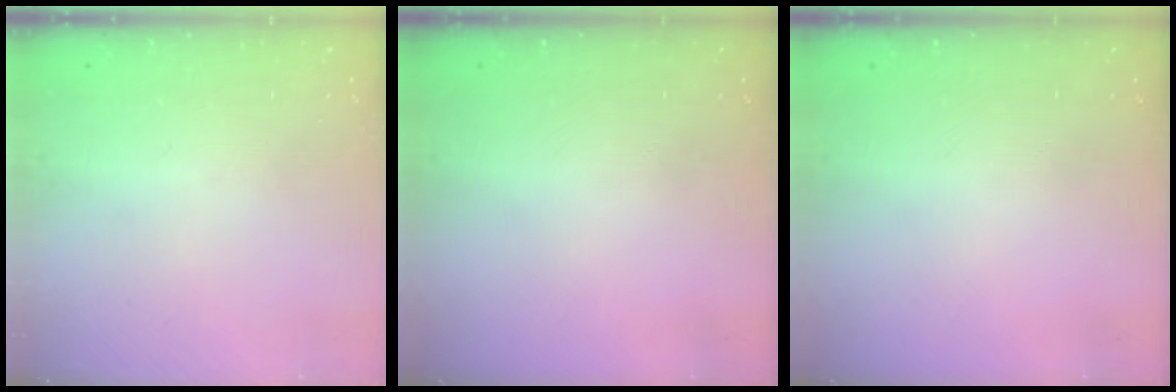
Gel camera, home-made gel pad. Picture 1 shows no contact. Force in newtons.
{"total": 0.0}
{"total": 0.0}